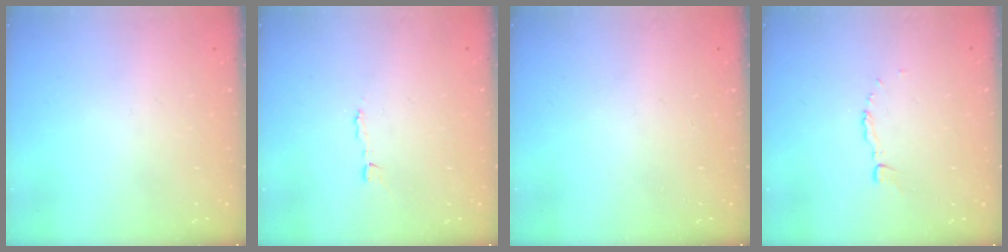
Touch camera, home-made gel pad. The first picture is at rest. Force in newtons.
{"total": 2.1, "press": 2.1, "slide": 0.0}
{"total": 0.0}
{"total": 3.0, "press": 3.0, "slide": 0.3}